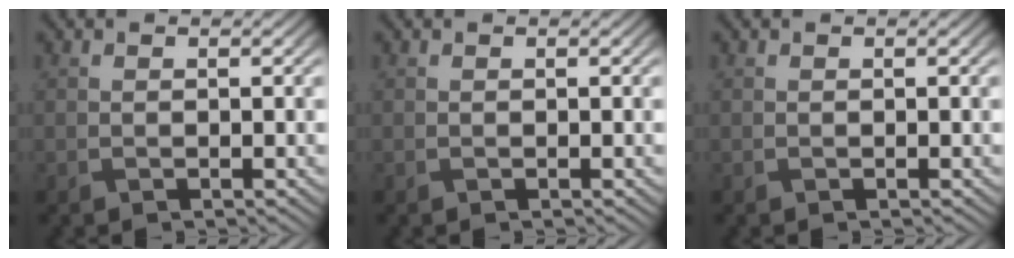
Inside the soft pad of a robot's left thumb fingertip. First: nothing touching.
{"total": 0.0}
{"total": 0.0}